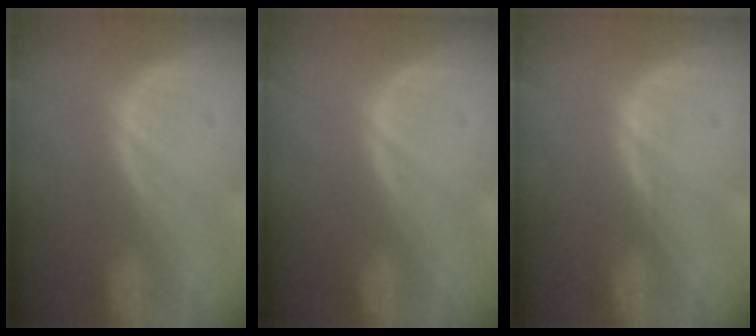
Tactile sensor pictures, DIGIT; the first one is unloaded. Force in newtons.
{"total": 0.0}
{"total": 0.8, "press": 0.6, "slide": 0.5}